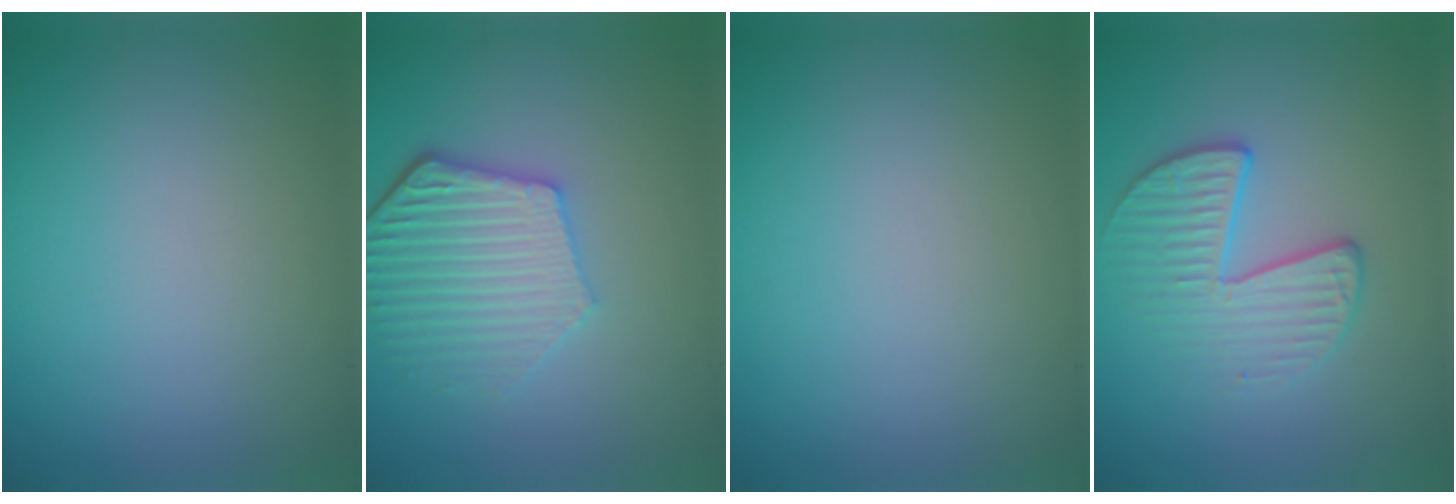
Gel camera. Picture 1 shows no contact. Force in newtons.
{"total": 5.1, "press": 4.2, "slide": 2.9}
{"total": 0.0}
{"total": 3.0, "press": 2.4, "slide": 1.8}